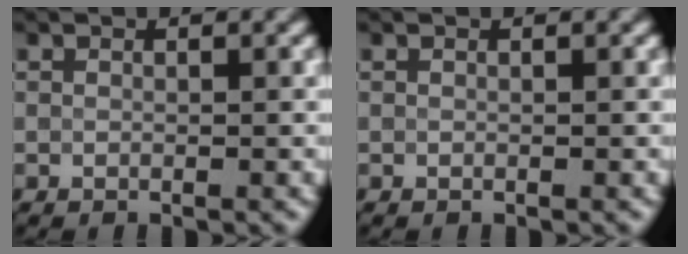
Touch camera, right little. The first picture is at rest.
{"total": 0.0}